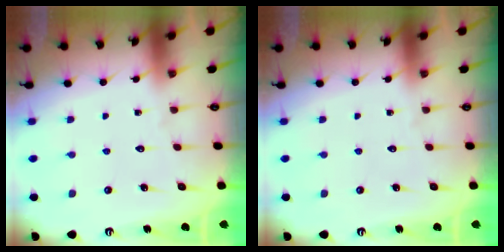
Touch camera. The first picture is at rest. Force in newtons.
{"total": 0.0}